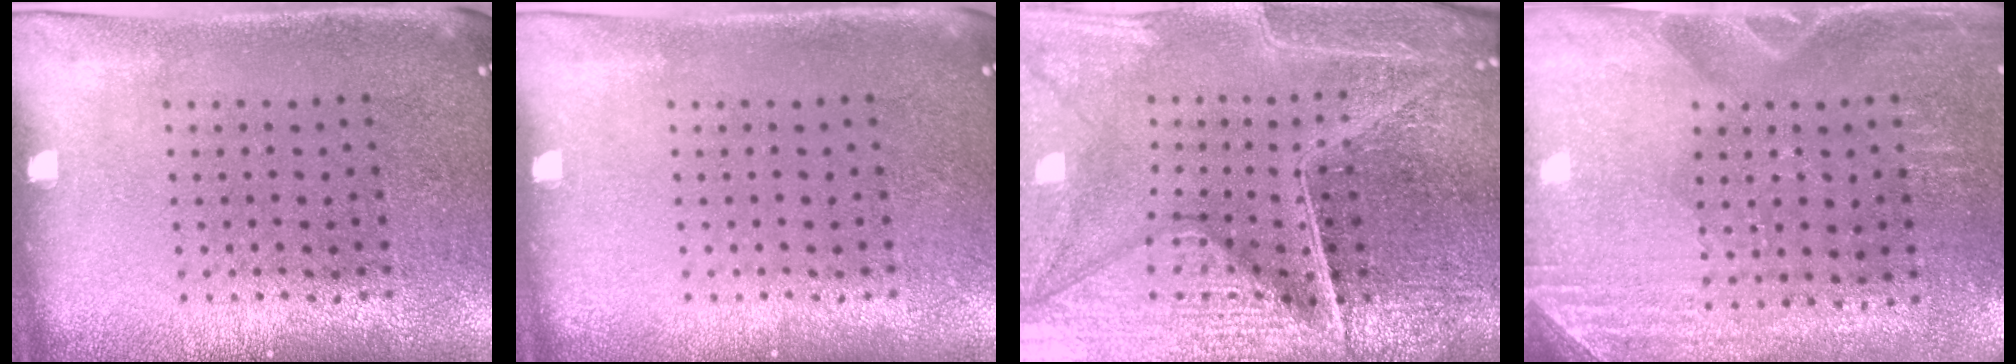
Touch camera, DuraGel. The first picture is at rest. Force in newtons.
{"total": 0.0}
{"total": 6.6, "press": 5.9, "slide": 3.0}
{"total": 3.0, "press": 2.8, "slide": 1.0}